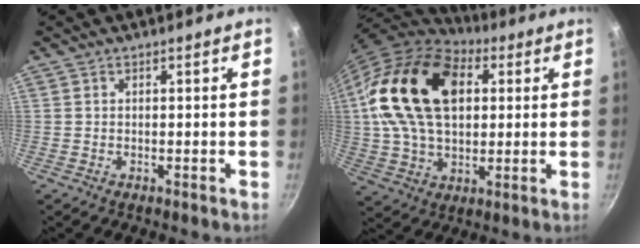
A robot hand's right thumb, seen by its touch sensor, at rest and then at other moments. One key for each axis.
{"total": 22.7, "fx": 5.0, "fy": 14.7, "fz": 16.5, "tx": -0.280, "ty": 0.009, "tz": 0.081}